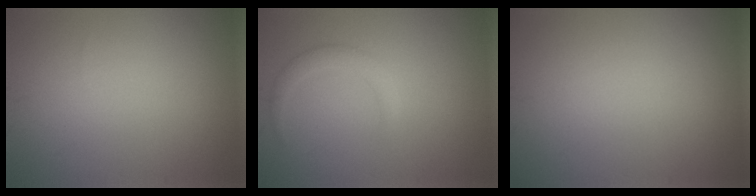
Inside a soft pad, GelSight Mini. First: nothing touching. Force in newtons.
{"total": 1.7, "press": 1.7, "slide": 0.1}
{"total": 0.0}